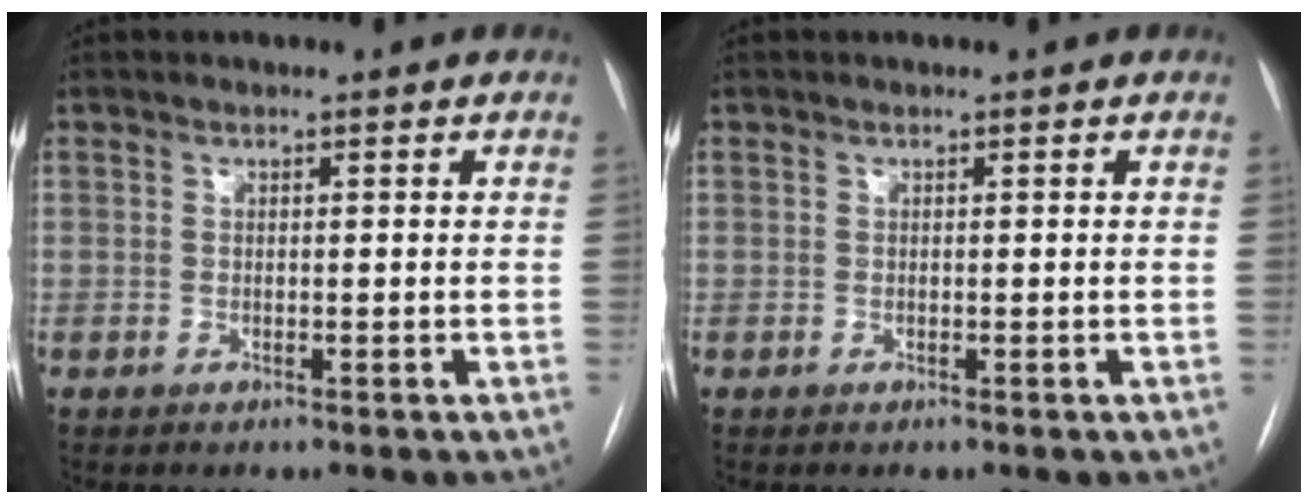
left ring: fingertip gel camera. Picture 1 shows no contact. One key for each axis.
{"total": 0.0}